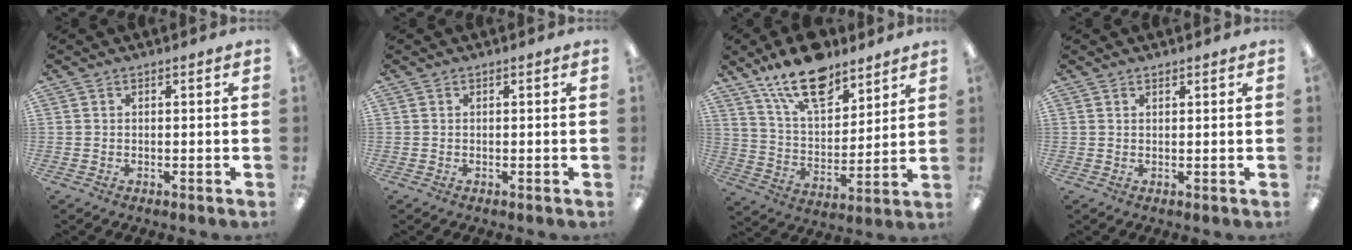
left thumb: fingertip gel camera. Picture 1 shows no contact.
{"total": 0.0}
{"total": 16.6, "force": [12.4, 7.2, 8.5], "torque": [-0.151, -0.063, 0.220]}
{"total": 0.9, "force": [0.8, 0.3, 0.2], "torque": [-0.005, 0.000, 0.015]}